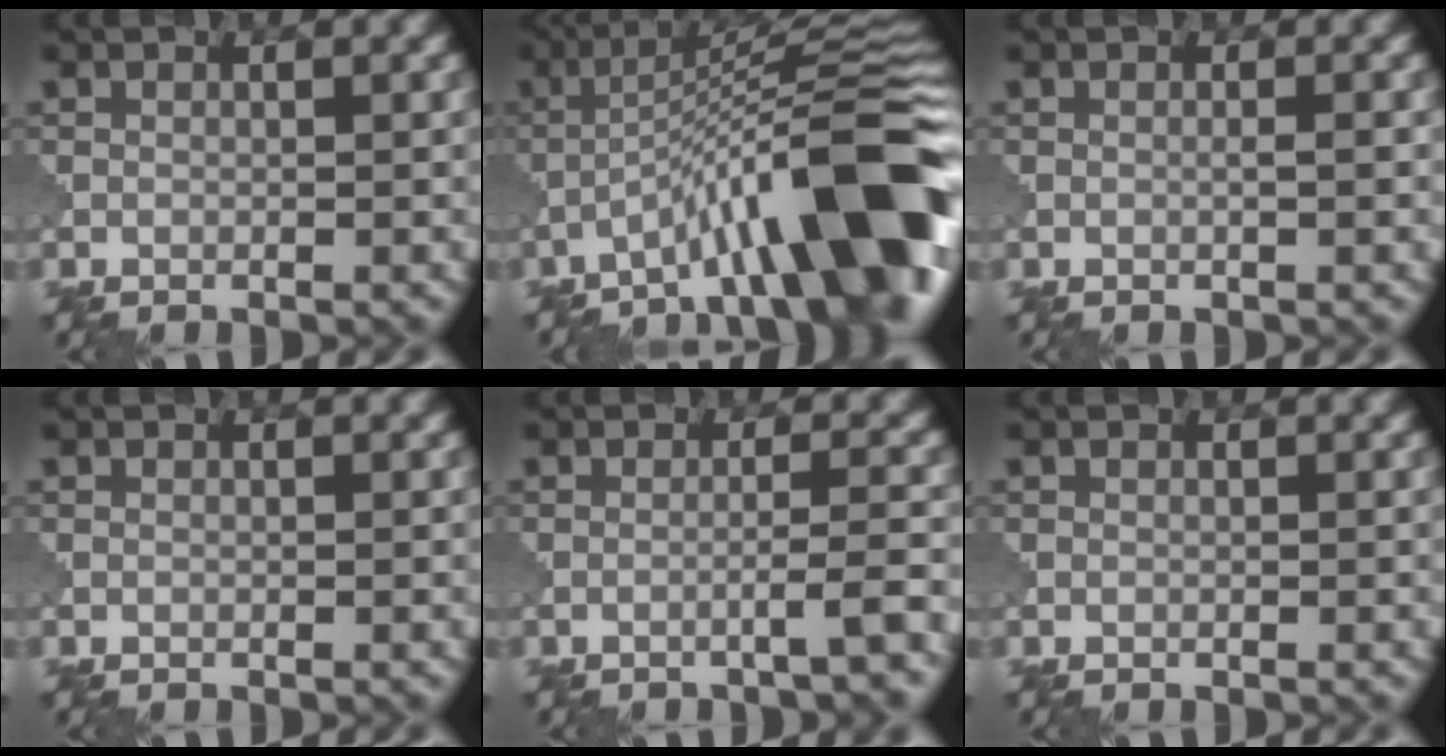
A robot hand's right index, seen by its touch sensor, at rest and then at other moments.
{"total": 12.9, "force": [-6.3, 2.0, 11.0], "torque": [-0.157, 0.024, -0.099]}
{"total": 0.9, "force": [0.0, 0.1, 0.9], "torque": [-0.013, 0.000, -0.006]}
{"total": 0.0}
{"total": 2.6, "force": [-1.4, 0.2, 2.2], "torque": [-0.020, 0.014, -0.038]}
{"total": 0.0}